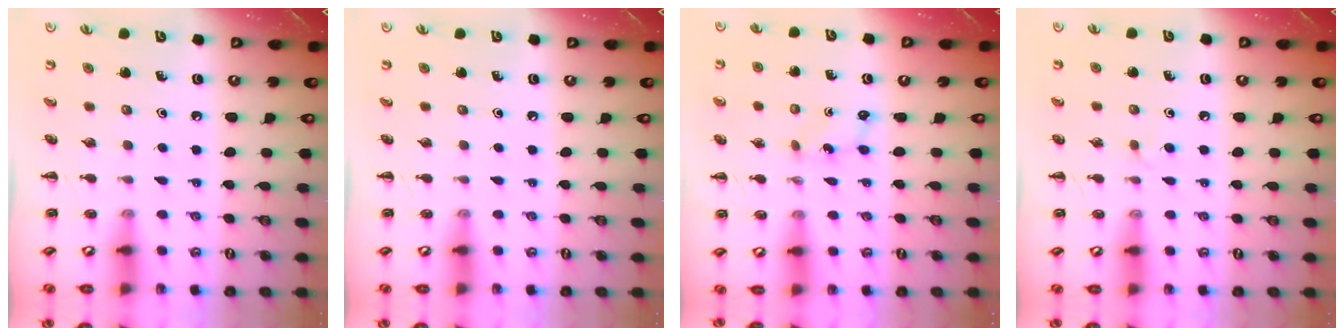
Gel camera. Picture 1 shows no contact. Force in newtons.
{"total": 0.0}
{"total": 1.7, "press": 1.6, "slide": 0.6}
{"total": 2.4, "press": 2.3, "slide": 0.9}